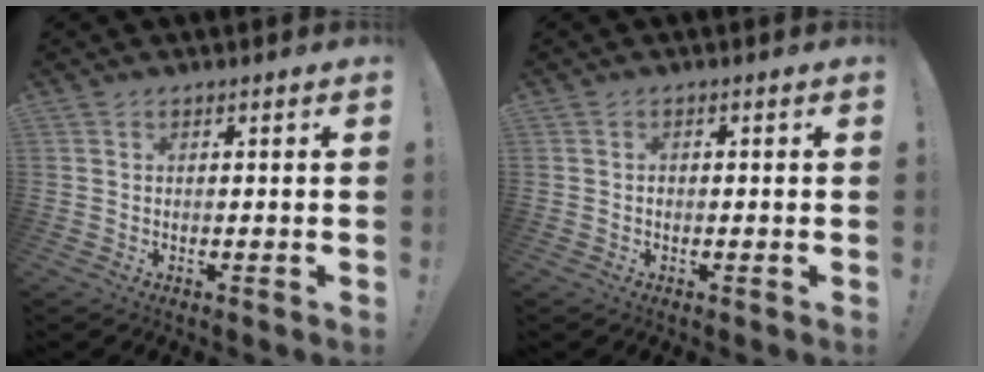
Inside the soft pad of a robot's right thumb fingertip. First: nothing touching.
{"total": 0.8, "force": [-0.4, 0.7, 0.1], "torque": [-0.010, 0.007, -0.006]}